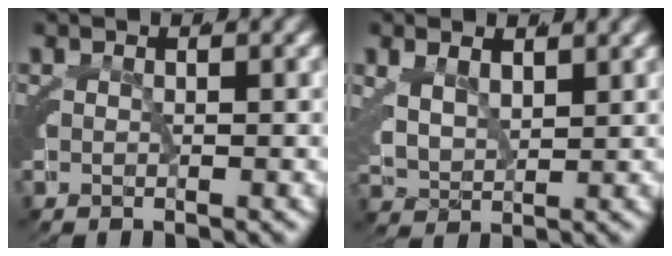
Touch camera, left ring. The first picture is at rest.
{"total": 3.2, "force": [1.6, 2.1, 1.8], "torque": [-0.055, -0.019, 0.042]}